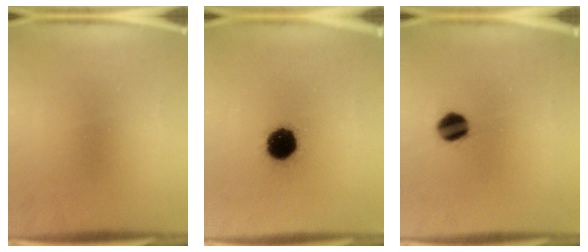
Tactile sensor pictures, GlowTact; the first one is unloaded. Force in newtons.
{"total": 11.0}
{"total": 6.7}